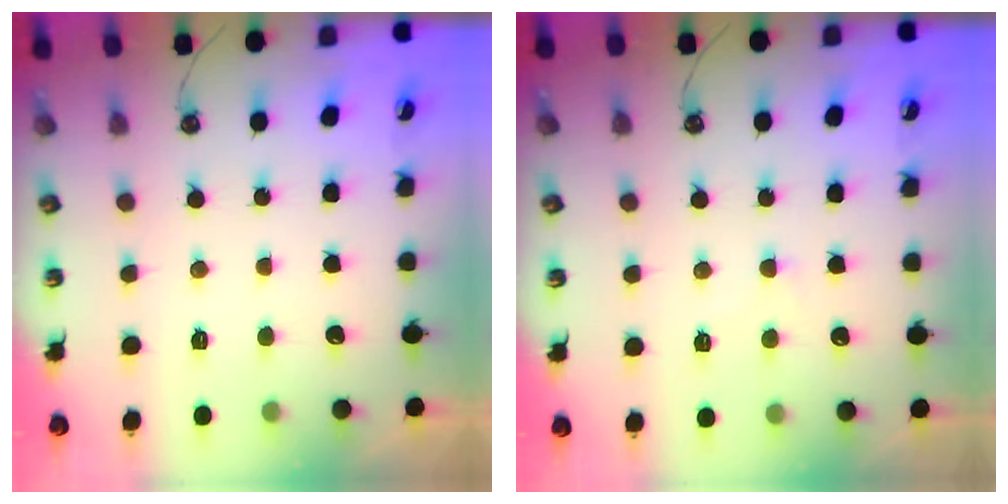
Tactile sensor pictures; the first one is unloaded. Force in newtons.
{"total": 0.0}